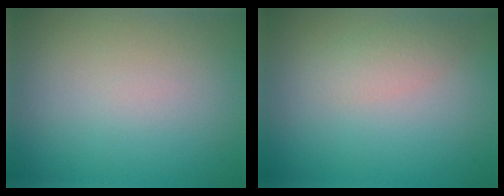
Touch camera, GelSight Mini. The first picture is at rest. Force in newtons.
{"total": 1.8, "press": 1.8, "slide": 0.1}